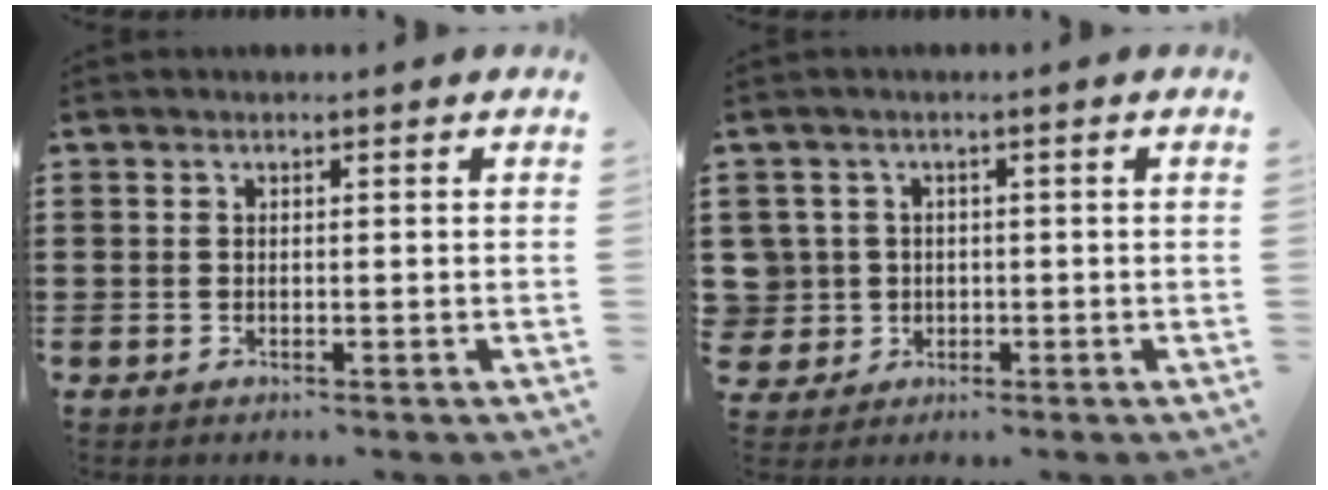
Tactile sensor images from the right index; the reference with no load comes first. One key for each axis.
{"total": 3.7, "fx": -0.1, "fy": 3.7, "fz": 0.3, "tx": -0.033, "ty": 0.007, "tz": -0.005}